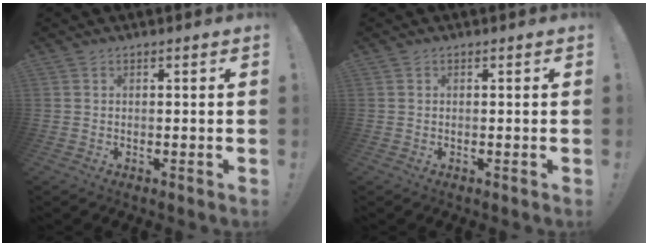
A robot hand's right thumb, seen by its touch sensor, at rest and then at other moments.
{"total": 0.0}